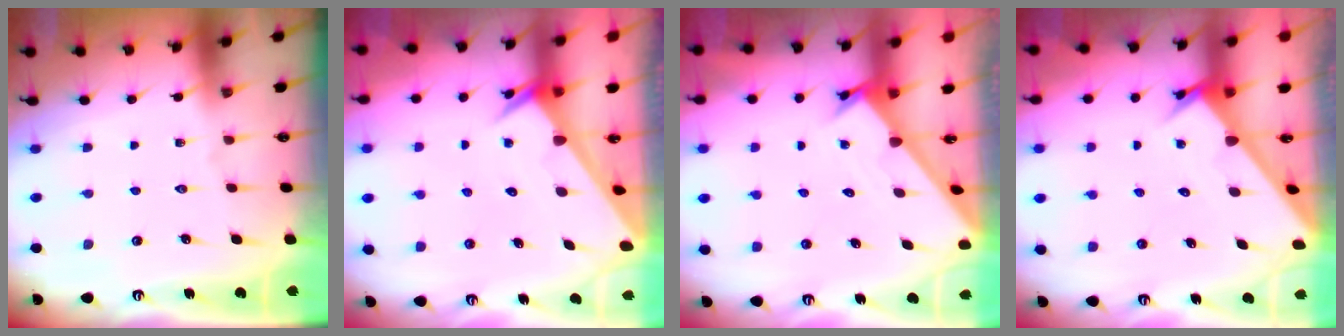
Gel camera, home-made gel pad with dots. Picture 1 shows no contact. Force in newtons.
{"total": 2.4, "press": 2.4, "slide": 0.0}
{"total": 1.7, "press": 1.7, "slide": 0.1}
{"total": 2.9, "press": 2.9, "slide": 0.1}